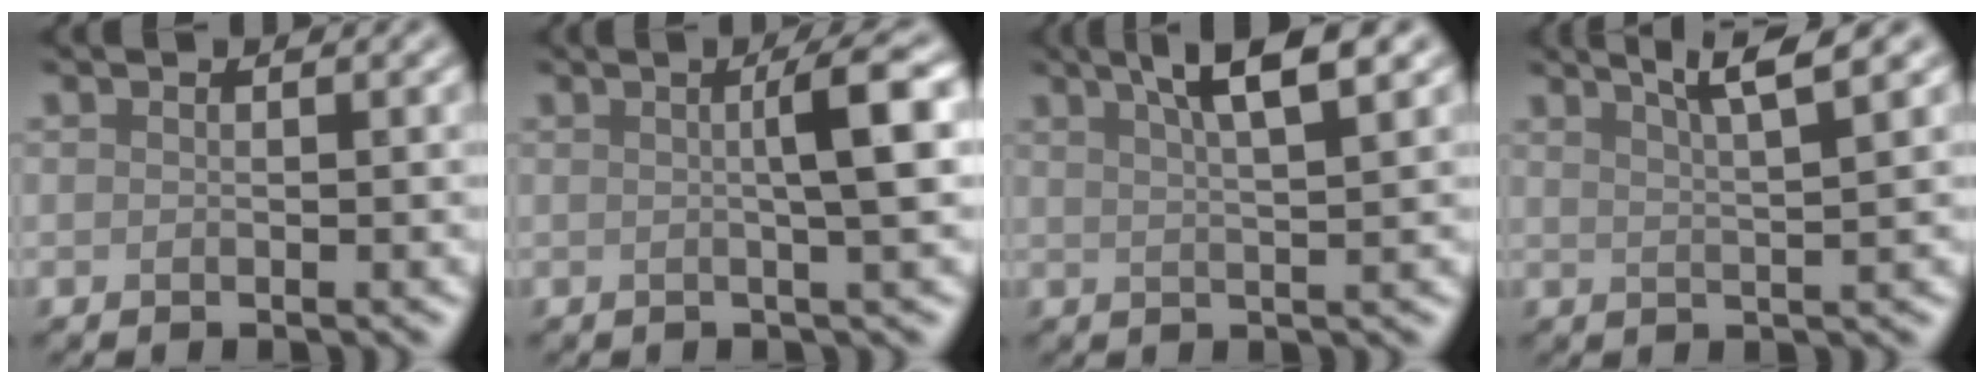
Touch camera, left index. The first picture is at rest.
{"total": 4.2, "force": [0.5, 0.5, 4.2], "torque": [-0.058, 0.008, 0.002]}
{"total": 5.1, "force": [2.9, 1.0, 4.1], "torque": [-0.048, 0.016, 0.039]}
{"total": 4.5, "force": [2.9, 0.6, 3.4], "torque": [-0.043, 0.016, 0.037]}